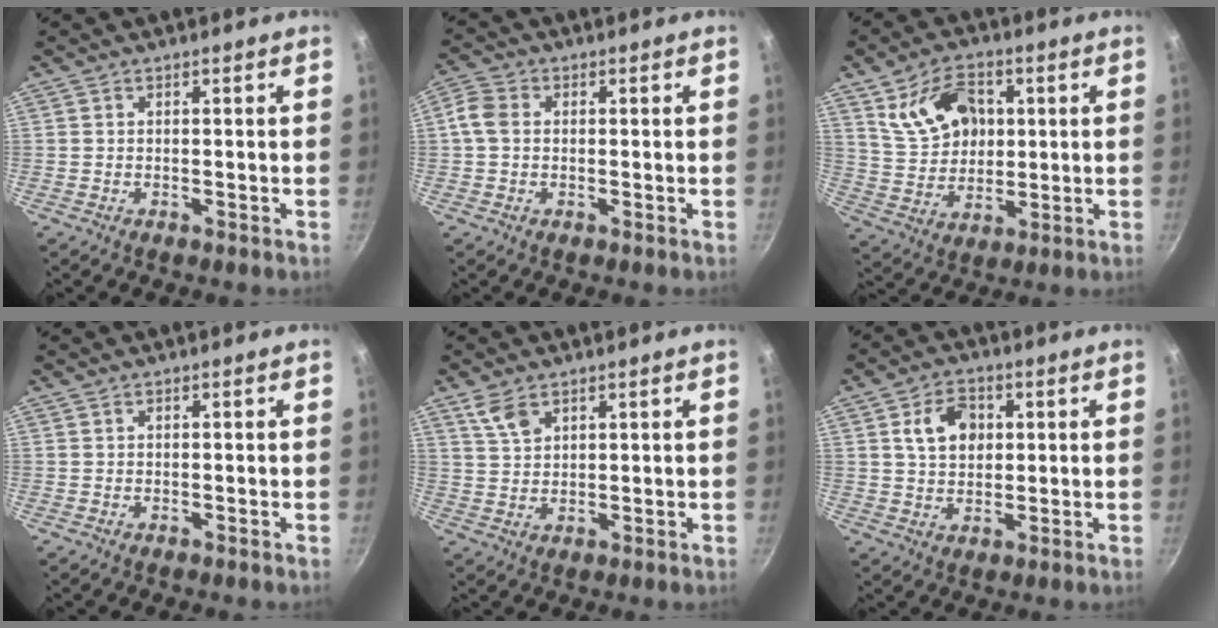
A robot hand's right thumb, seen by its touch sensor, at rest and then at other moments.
{"total": 4.4, "force": [0.1, 3.5, 2.5], "torque": [-0.049, 0.006, -0.012]}
{"total": 12.6, "force": [4.1, 8.9, 7.9], "torque": [-0.112, -0.012, 0.081]}
{"total": 0.0}
{"total": 4.6, "force": [3.0, 2.6, 2.4], "torque": [-0.037, -0.010, 0.064]}
{"total": 7.9, "force": [2.1, 5.7, 5.1], "torque": [-0.067, 0.001, 0.032]}